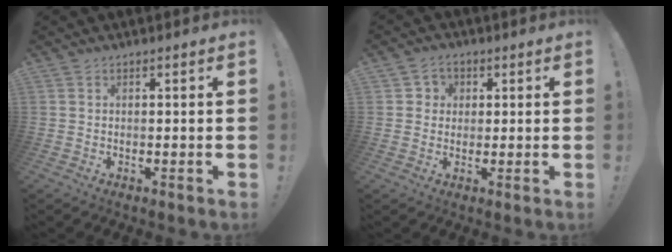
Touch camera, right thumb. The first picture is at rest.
{"total": 3.9, "force": [0.6, 3.7, 0.9], "torque": [-0.016, 0.003, 0.011]}